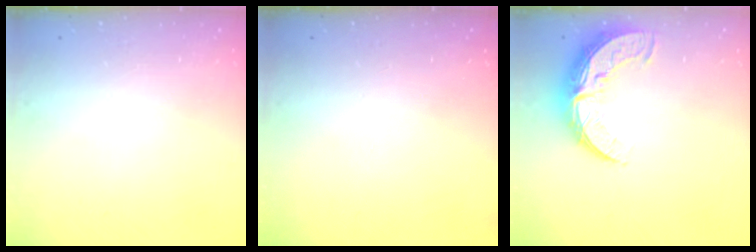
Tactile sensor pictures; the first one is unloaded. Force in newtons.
{"total": 0.0}
{"total": 10.3, "press": 10.3, "slide": 0.7}